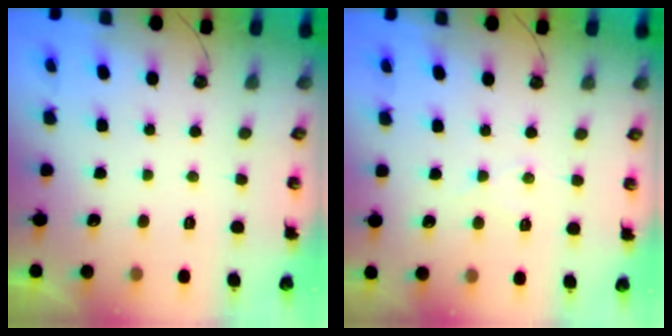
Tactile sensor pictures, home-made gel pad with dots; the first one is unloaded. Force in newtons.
{"total": 5.4, "press": 5.4, "slide": 0.8}